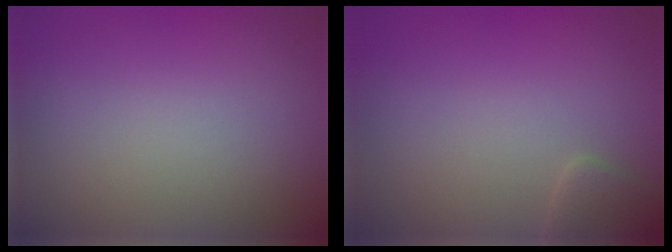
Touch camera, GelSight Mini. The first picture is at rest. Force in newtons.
{"total": 1.7, "press": 1.7, "slide": 0.1}